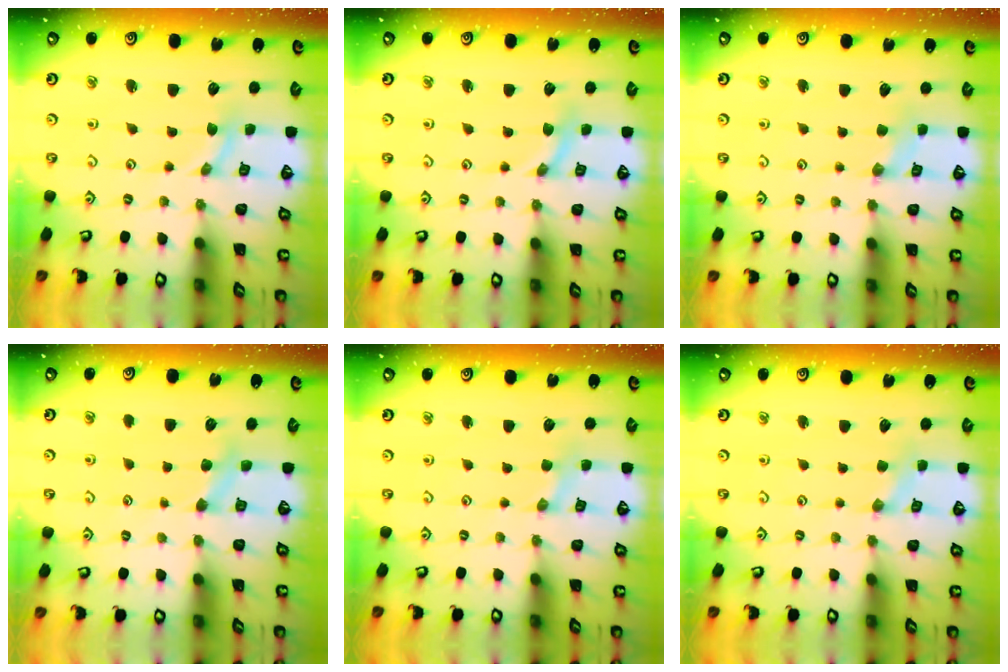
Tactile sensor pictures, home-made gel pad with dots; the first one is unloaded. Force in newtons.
{"total": 0.0}
{"total": 1.9, "press": 1.9, "slide": 0.3}
{"total": 3.6, "press": 3.6, "slide": 0.4}
{"total": 0.0}
{"total": 0.5, "press": 0.5, "slide": 0.1}